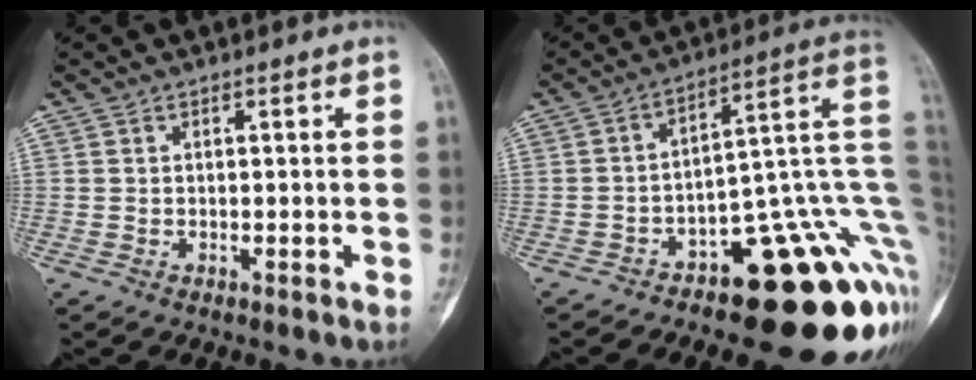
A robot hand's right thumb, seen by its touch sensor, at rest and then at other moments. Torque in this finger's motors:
{"motor_torque": [2.72, 1.22, 1.09, -1.68, 0.17]}